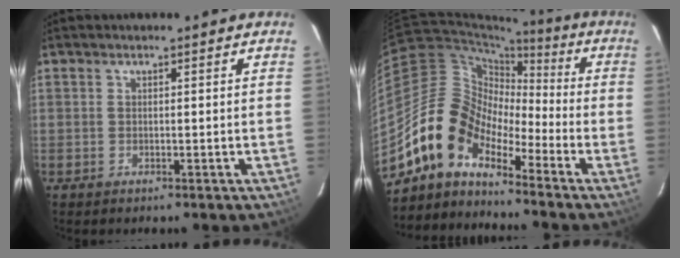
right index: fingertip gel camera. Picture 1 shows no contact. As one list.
[{"total": 11.8, "force": [-8.9, 6.1, 4.7], "torque": [-0.081, 0.029, -0.191]}]